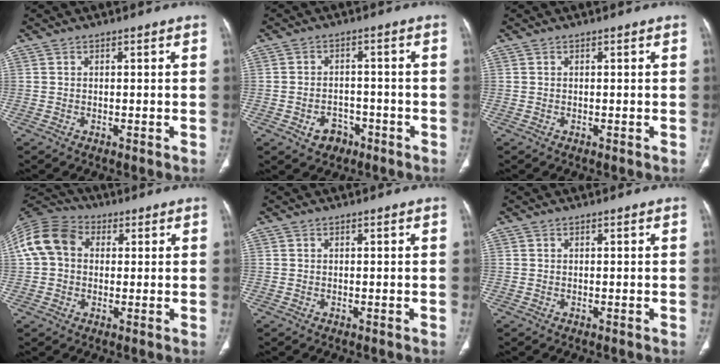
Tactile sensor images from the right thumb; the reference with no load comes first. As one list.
[{"total": 5.0, "force": [-2.5, 3.8, 2.0], "torque": [-0.013, 0.025, -0.030]}, {"total": 0.0}, {"total": 11.6, "force": [2.0, 9.1, 6.9], "torque": [-0.133, 0.031, 0.028]}, {"total": 0.0}, {"total": 0.0}]